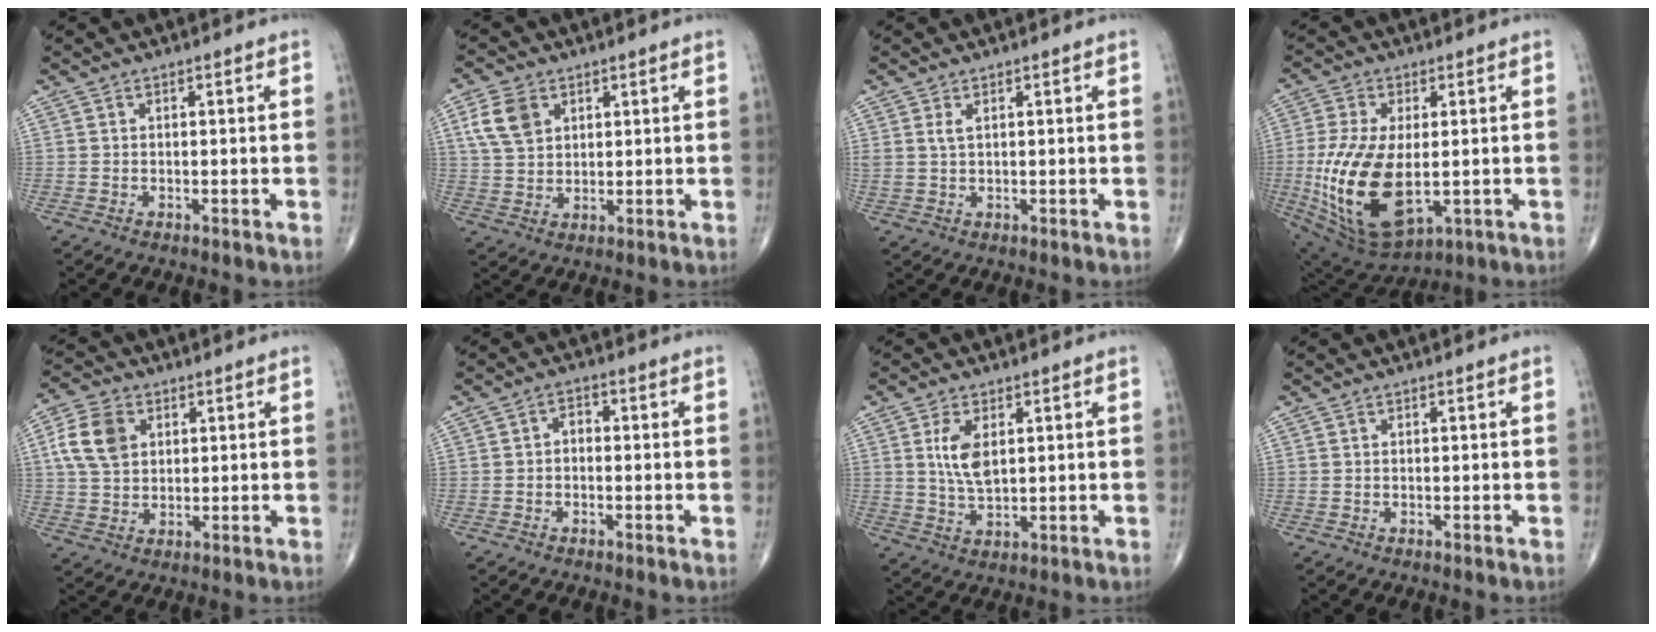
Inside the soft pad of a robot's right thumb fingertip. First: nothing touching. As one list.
[{"total": 7.3, "force": [3.0, 5.1, 4.4], "torque": [-0.073, -0.005, 0.061]}, {"total": 1.9, "force": [0.9, 0.8, 1.5], "torque": [-0.036, 0.004, 0.024]}, {"total": 19.0, "force": [-2.1, 9.8, 16.1], "torque": [-0.333, -0.021, -0.014]}, {"total": 8.9, "force": [2.6, 6.4, 5.7], "torque": [-0.104, 0.002, 0.049]}, {"total": 2.3, "force": [-0.3, 1.7, 1.6], "torque": [-0.012, 0.012, -0.015]}, {"total": 6.4, "force": [1.7, 3.2, 5.3], "torque": [-0.100, -0.011, 0.038]}, {"total": 0.0}]